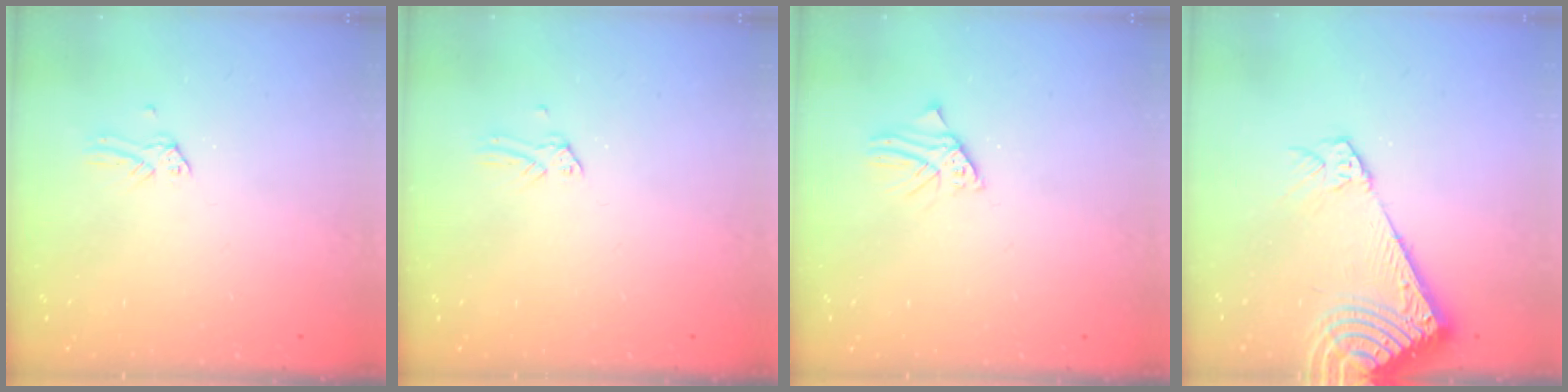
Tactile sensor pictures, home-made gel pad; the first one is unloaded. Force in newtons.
{"total": 0.0}
{"total": 1.6, "press": 1.6, "slide": 0.2}
{"total": 12.4, "press": 12.2, "slide": 2.0}